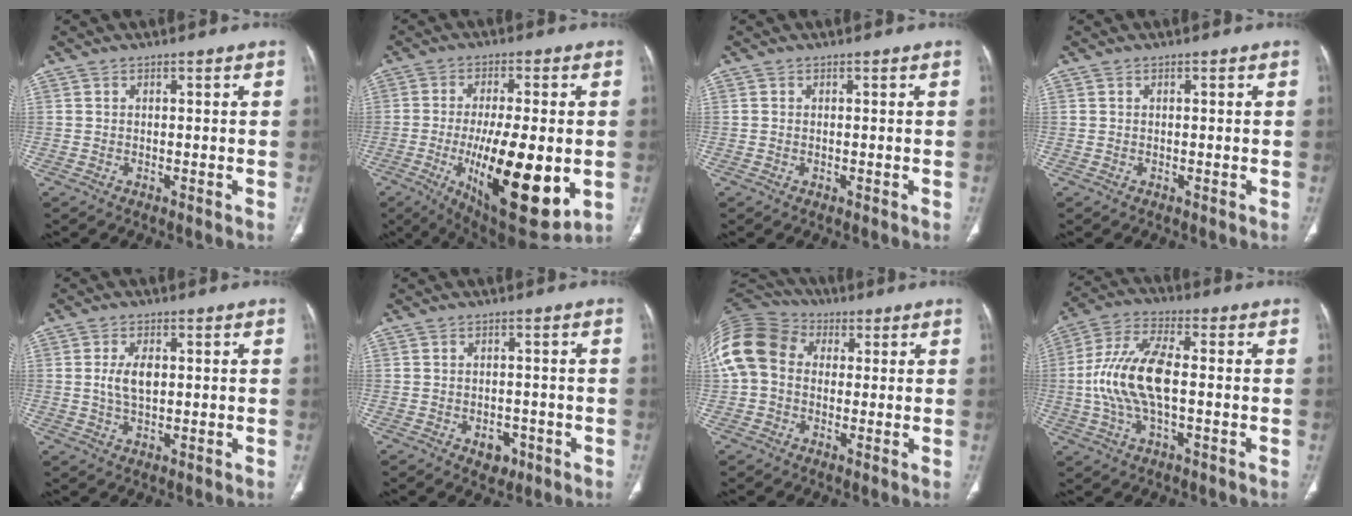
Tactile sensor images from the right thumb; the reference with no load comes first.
{"total": 21.7, "force": [-4.5, 7.2, 19.9], "torque": [-0.313, -0.027, -0.051]}
{"total": 0.0}
{"total": 0.0}
{"total": 4.8, "force": [0.6, 2.5, 4.1], "torque": [-0.083, 0.000, 0.013]}
{"total": 3.6, "force": [-1.7, 2.6, 1.9], "torque": [-0.009, 0.008, -0.016]}
{"total": 17.1, "force": [2.6, 13.6, 9.9], "torque": [-0.220, 0.051, 0.041]}
{"total": 13.6, "force": [-0.8, 5.7, 12.3], "torque": [-0.268, 0.024, -0.018]}